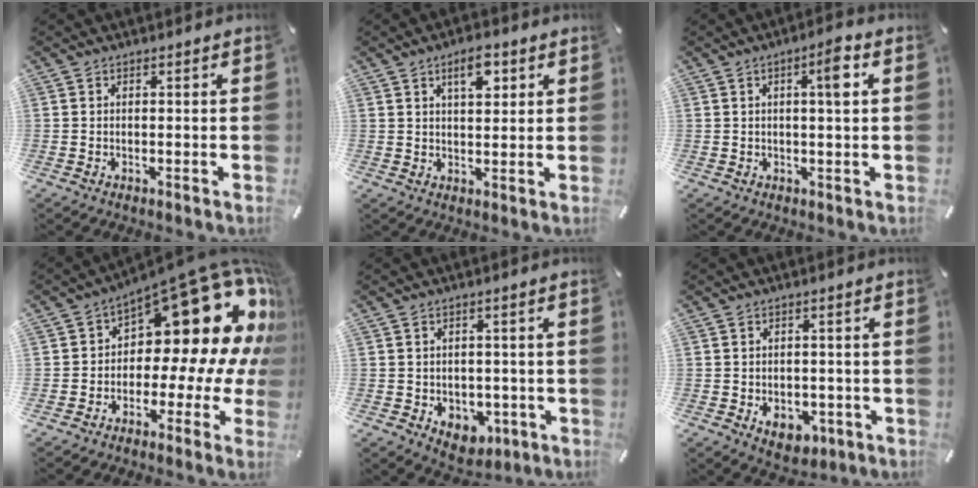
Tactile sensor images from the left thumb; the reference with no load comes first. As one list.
[{"total": 6.5, "force": [3.2, 3.0, 4.8], "torque": [-0.062, -0.009, 0.047]}, {"total": 5.5, "force": [1.6, 0.8, 5.2], "torque": [-0.078, -0.004, 0.017]}, {"total": 22.1, "force": [9.1, 11.2, 16.7], "torque": [-0.214, -0.086, 0.160]}, {"total": 5.5, "force": [-1.3, 4.7, 2.5], "torque": [-0.019, 0.004, -0.020]}, {"total": 5.1, "force": [-1.5, 4.1, 2.7], "torque": [-0.033, 0.000, -0.026]}]